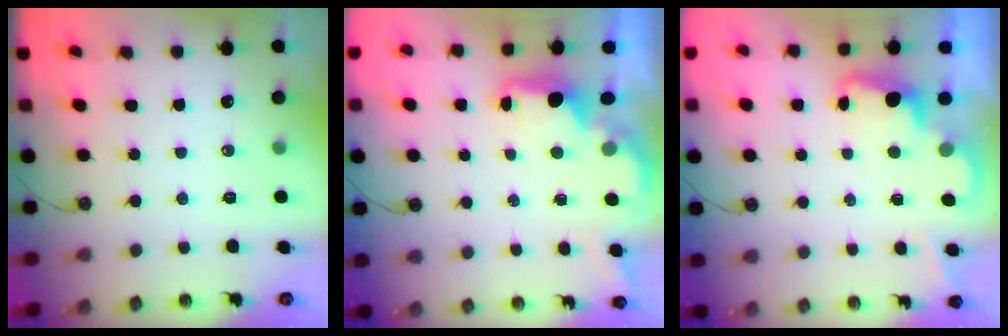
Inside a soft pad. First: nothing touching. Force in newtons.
{"total": 2.2, "press": 2.0, "slide": 0.8}
{"total": 2.3, "press": 2.3, "slide": 0.5}